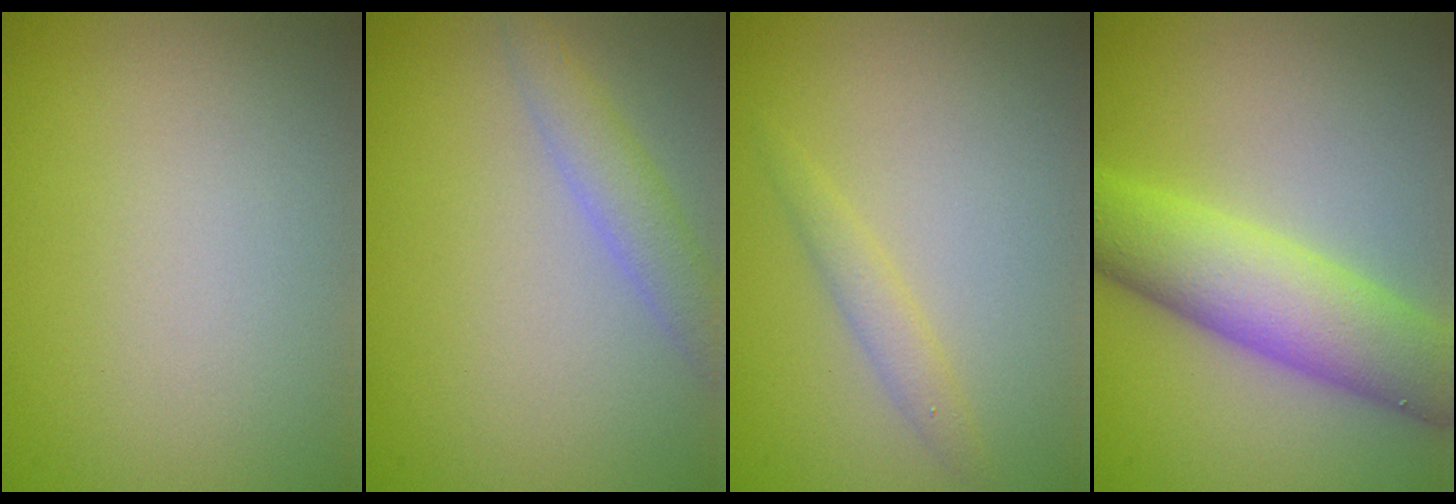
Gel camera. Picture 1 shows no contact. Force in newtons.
{"total": 2.5, "press": 2.5, "slide": 0.2}
{"total": 1.5, "press": 1.4, "slide": 0.1}
{"total": 7.5, "press": 7.5, "slide": 0.4}